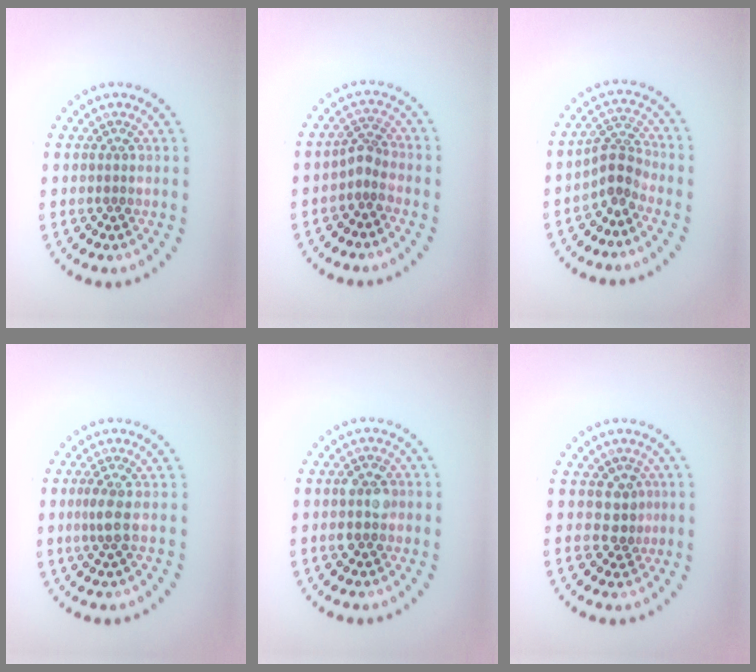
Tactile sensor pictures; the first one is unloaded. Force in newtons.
{"total": 1.9, "press": 1.4, "slide": 1.3}
{"total": 2.6, "press": 1.8, "slide": 1.8}
{"total": 1.8, "press": 1.5, "slide": 1.0}
{"total": 2.8, "press": 2.8, "slide": 0.1}
{"total": 1.9, "press": 1.6, "slide": 1.0}